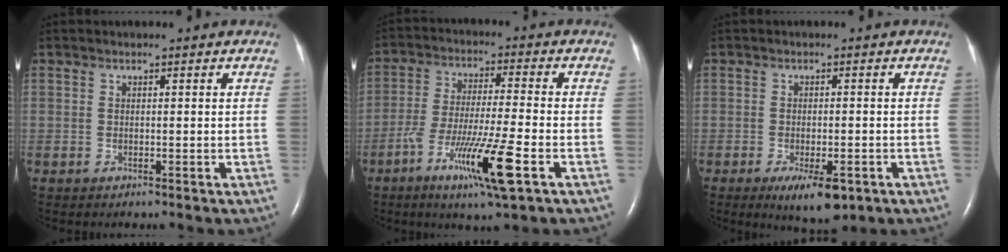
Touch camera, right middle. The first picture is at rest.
{"total": 11.9, "force": [-5.6, 0.0, 10.6], "torque": [-0.202, -0.022, -0.099]}
{"total": 6.3, "force": [-3.4, 1.9, 5.0], "torque": [-0.081, -0.012, -0.044]}